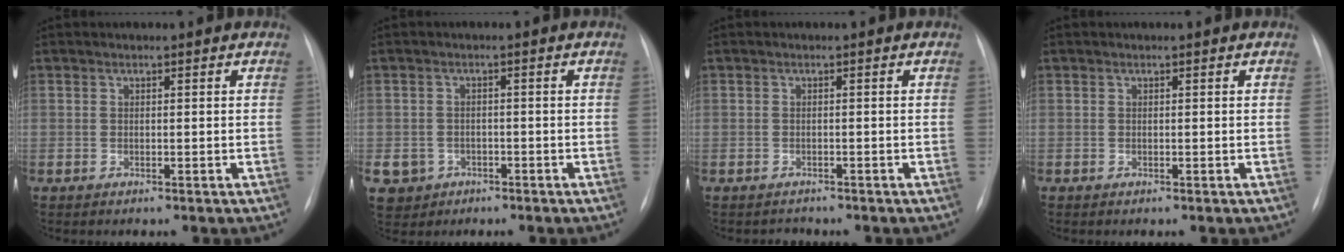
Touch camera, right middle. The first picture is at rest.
{"total": 5.3, "force": [-2.3, 4.7, 0.8], "torque": [-0.017, 0.008, -0.030]}
{"total": 1.3, "force": [-1.0, 0.6, -0.4], "torque": [0.001, -0.001, -0.016]}
{"total": 0.0}